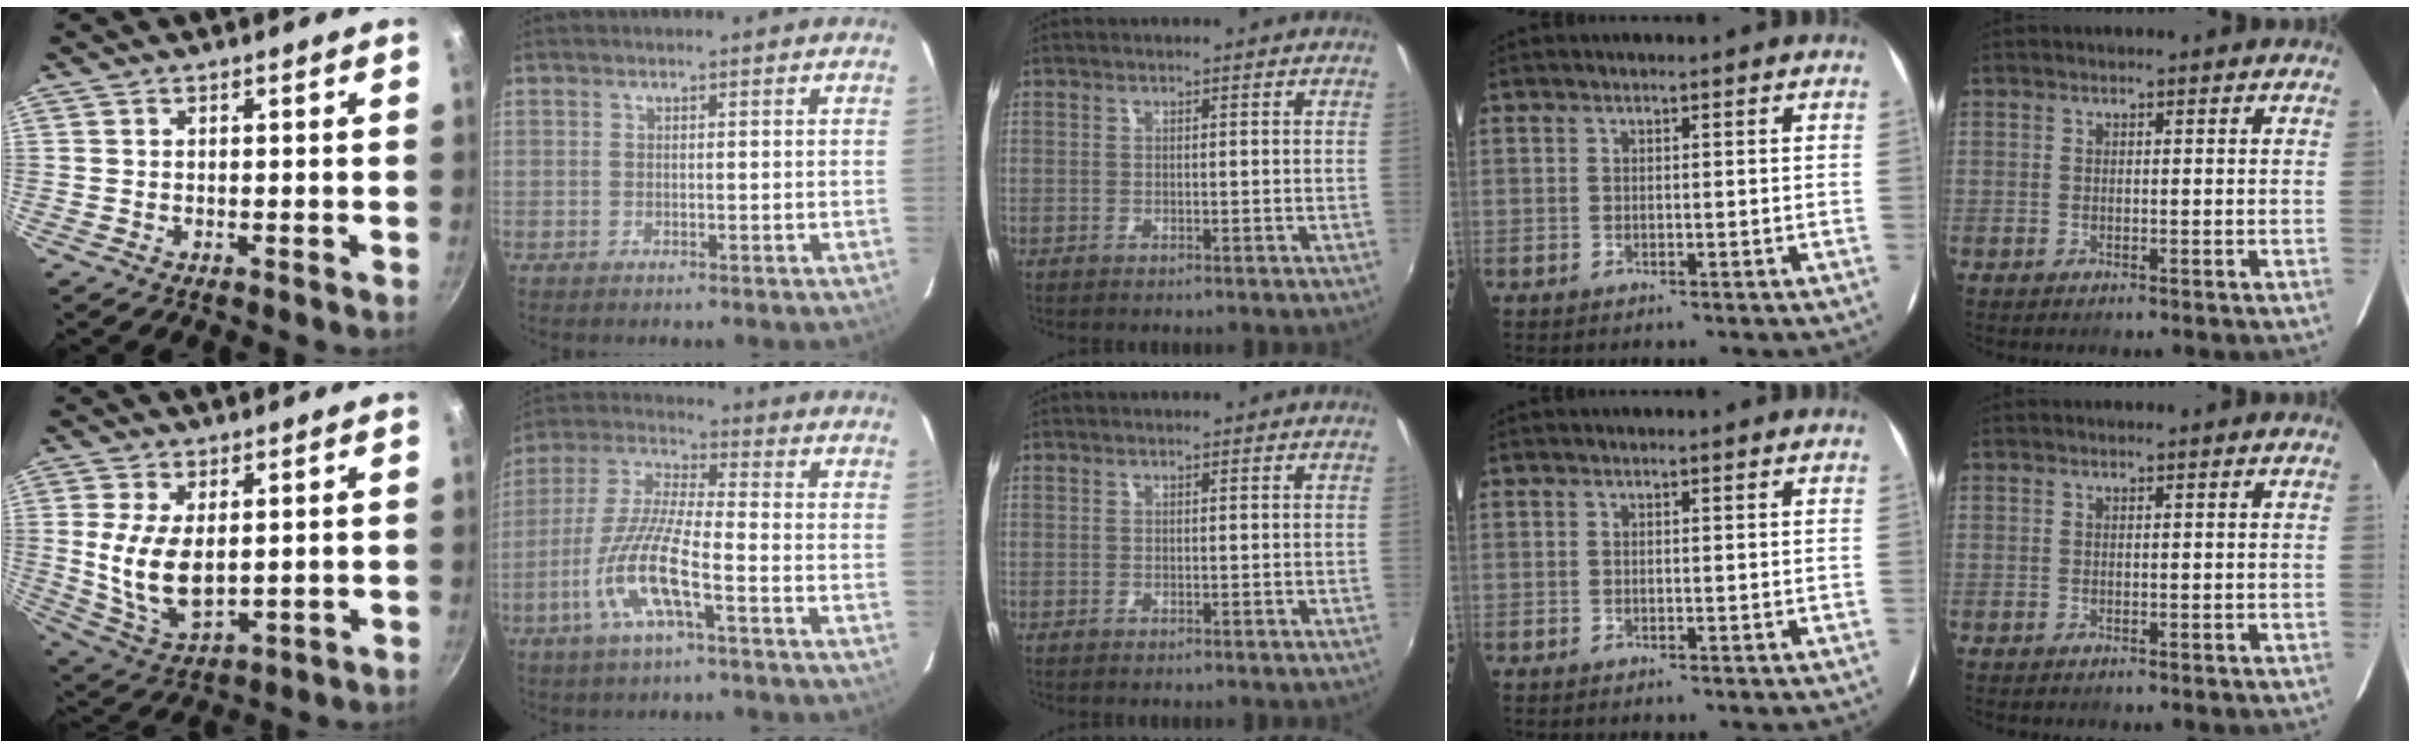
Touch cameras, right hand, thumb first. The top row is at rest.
{"thumb": {"total": 12.0, "force": [1.1, 6.7, 9.9], "torque": [-0.187, -0.020, 0.037]}, "index": {"total": 12.4, "force": [-5.4, 2.0, 11.0], "torque": [-0.236, -0.006, -0.109]}}